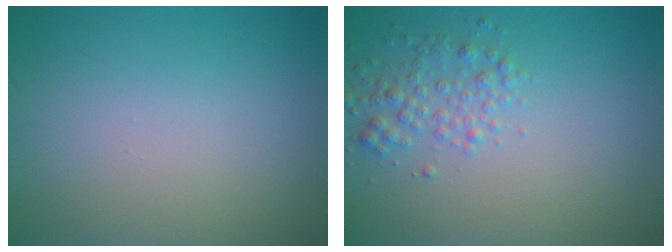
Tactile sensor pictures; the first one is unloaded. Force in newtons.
{"total": 2.5, "press": 2.5, "slide": 0.1}